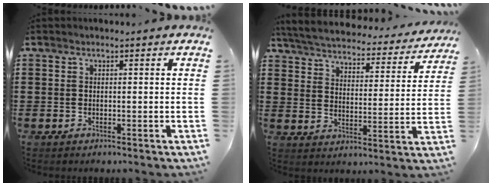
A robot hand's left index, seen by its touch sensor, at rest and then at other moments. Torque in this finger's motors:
{"motor_torque": [2.14, 0.00, 0.48, -0.01]}